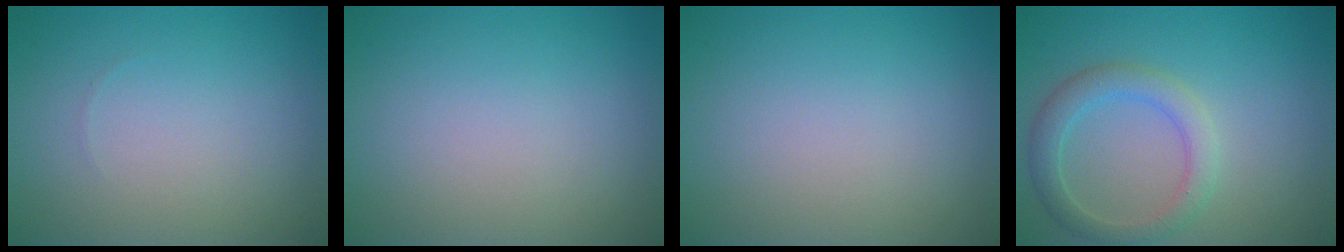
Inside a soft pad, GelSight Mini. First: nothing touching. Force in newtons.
{"total": 0.0}
{"total": 0.0}
{"total": 3.1, "press": 3.1, "slide": 0.1}